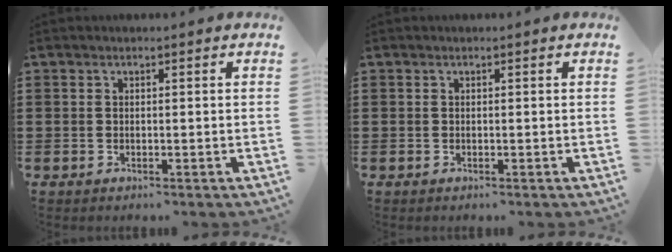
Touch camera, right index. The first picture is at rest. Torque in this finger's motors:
{"motor_torque": [0.00, 0.00, 0.01, -0.01]}